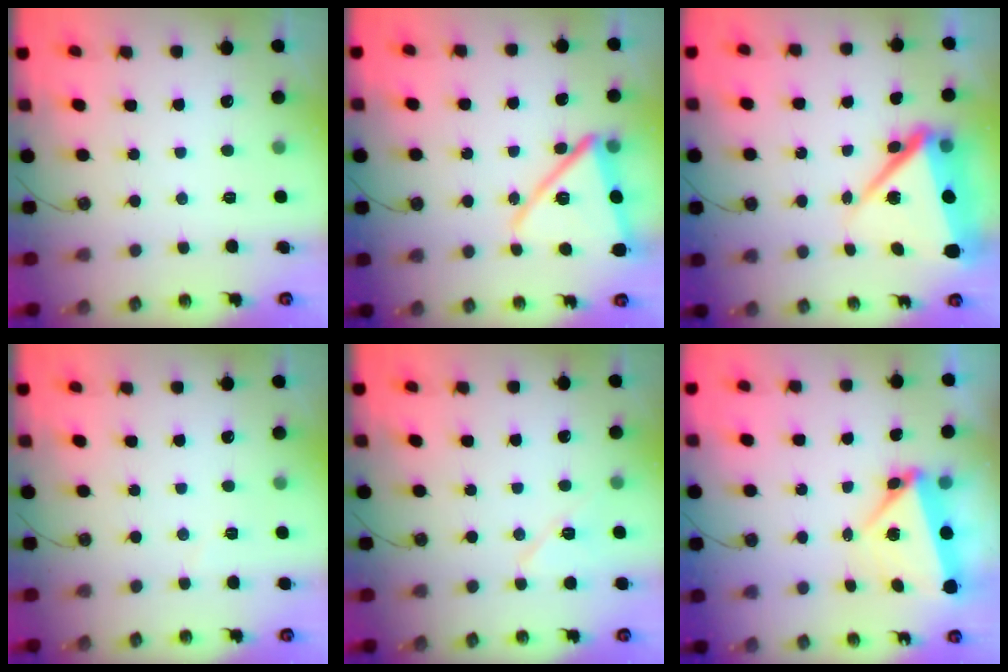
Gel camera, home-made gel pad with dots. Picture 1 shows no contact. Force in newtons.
{"total": 16.0, "press": 15.9, "slide": 1.3}
{"total": 14.1, "press": 11.3, "slide": 8.5}
{"total": 2.7, "press": 2.4, "slide": 1.1}
{"total": 7.7, "press": 7.6, "slide": 1.3}
{"total": 6.1, "press": 5.2, "slide": 3.2}